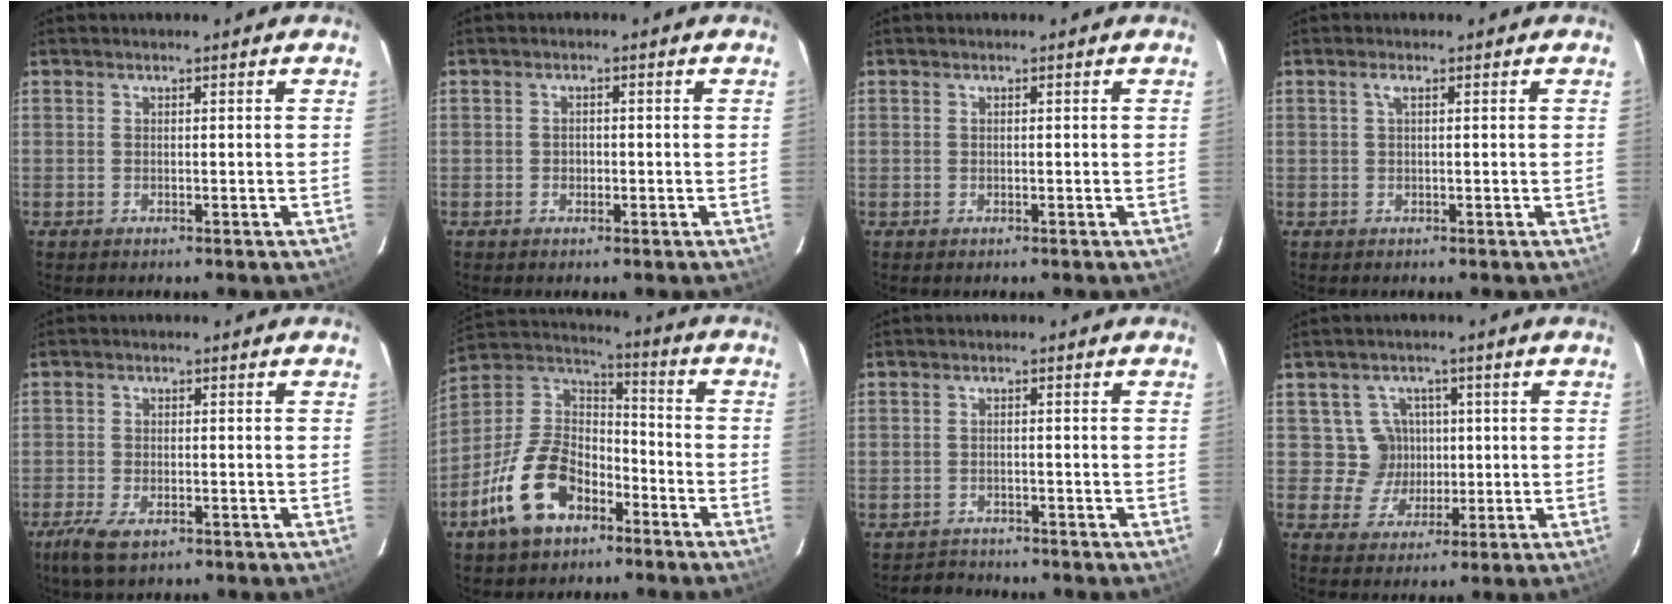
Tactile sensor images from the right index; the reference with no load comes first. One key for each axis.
{"total": 1.5, "fx": -0.5, "fy": 1.3, "fz": 0.5, "tx": -0.008, "ty": 0.002, "tz": -0.007}
{"total": 0.5, "fx": -0.1, "fy": 0.5, "fz": 0.0, "tx": 0.001, "ty": 0.001, "tz": 0.000}
{"total": 1.2, "fx": 0.4, "fy": 0.2, "fz": 1.1, "tx": -0.021, "ty": 0.006, "tz": 0.007}
{"total": 6.6, "fx": -4.1, "fy": 2.8, "fz": 4.4, "tx": -0.109, "ty": -0.021, "tz": -0.072}
{"total": 16.6, "fx": -9.2, "fy": 10.1, "fz": 9.5, "tx": -0.203, "ty": 0.027, "tz": -0.153}
{"total": 3.5, "fx": -3.1, "fy": 1.6, "fz": -0.4, "tx": -0.001, "ty": 0.017, "tz": -0.052}
{"total": 5.5, "fx": 0.5, "fy": 5.5, "fz": 0.1, "tx": -0.006, "ty": 0.014, "tz": 0.013}